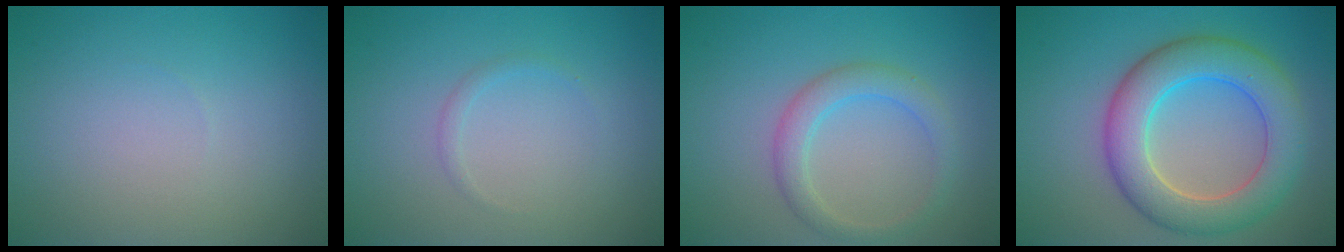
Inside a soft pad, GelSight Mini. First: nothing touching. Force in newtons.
{"total": 0.8, "press": 0.8, "slide": 0.1}
{"total": 2.8, "press": 2.8, "slide": 0.1}
{"total": 7.4, "press": 7.3, "slide": 0.5}